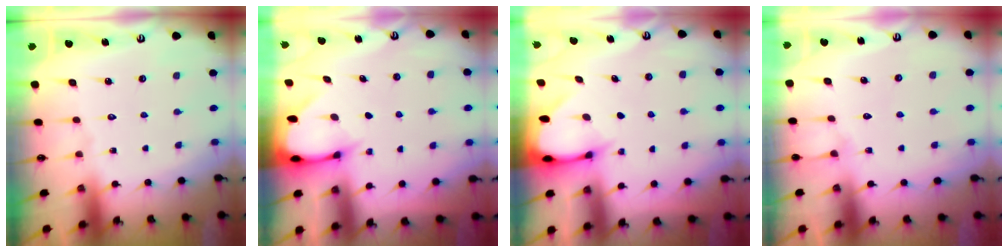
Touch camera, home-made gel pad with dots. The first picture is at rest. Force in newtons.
{"total": 2.9, "press": 2.9, "slide": 0.4}
{"total": 2.9, "press": 2.9, "slide": 0.4}
{"total": 3.9, "press": 3.9, "slide": 0.4}